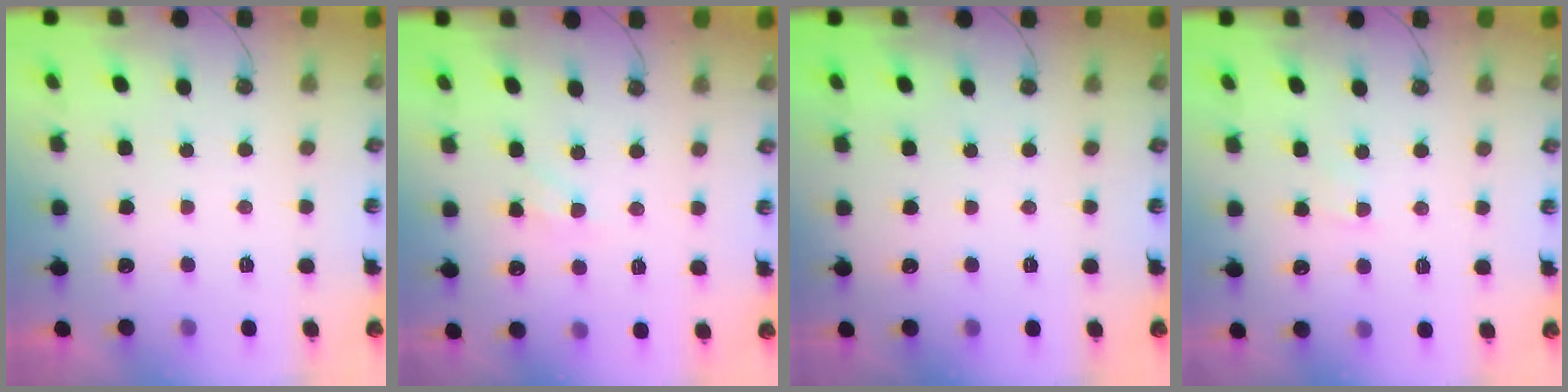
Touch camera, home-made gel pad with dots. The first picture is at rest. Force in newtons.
{"total": 4.9, "press": 4.9, "slide": 0.7}
{"total": 0.0}
{"total": 4.0, "press": 3.9, "slide": 0.4}